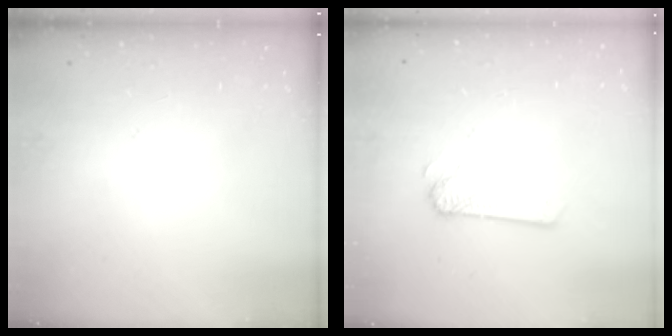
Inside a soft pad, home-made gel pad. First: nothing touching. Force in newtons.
{"total": 2.1, "press": 2.1, "slide": 0.2}